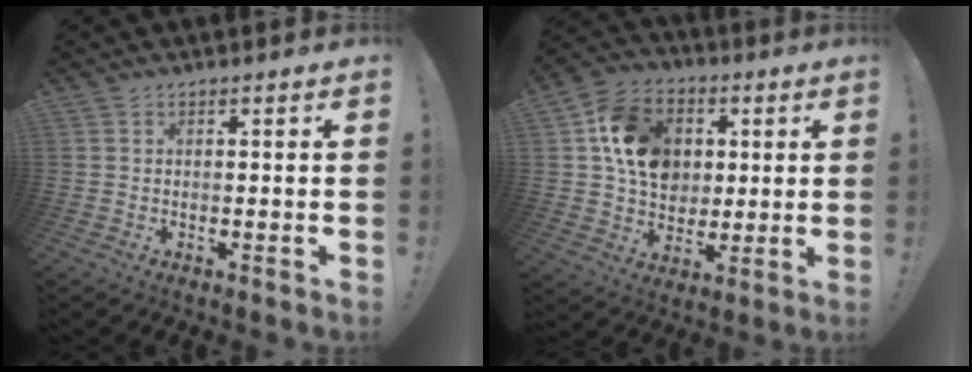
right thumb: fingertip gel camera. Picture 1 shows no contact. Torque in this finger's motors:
{"motor_torque": [1.58, 2.45, 0.58, -0.35, 0.42]}